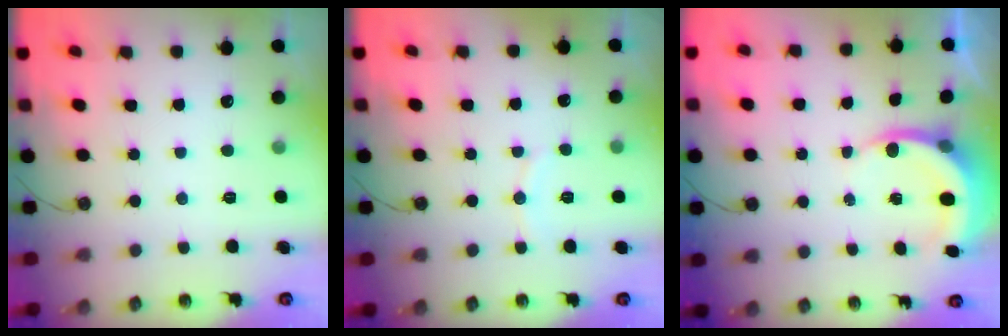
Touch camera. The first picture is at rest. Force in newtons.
{"total": 4.8, "press": 4.7, "slide": 0.6}
{"total": 4.3, "press": 4.3, "slide": 0.3}